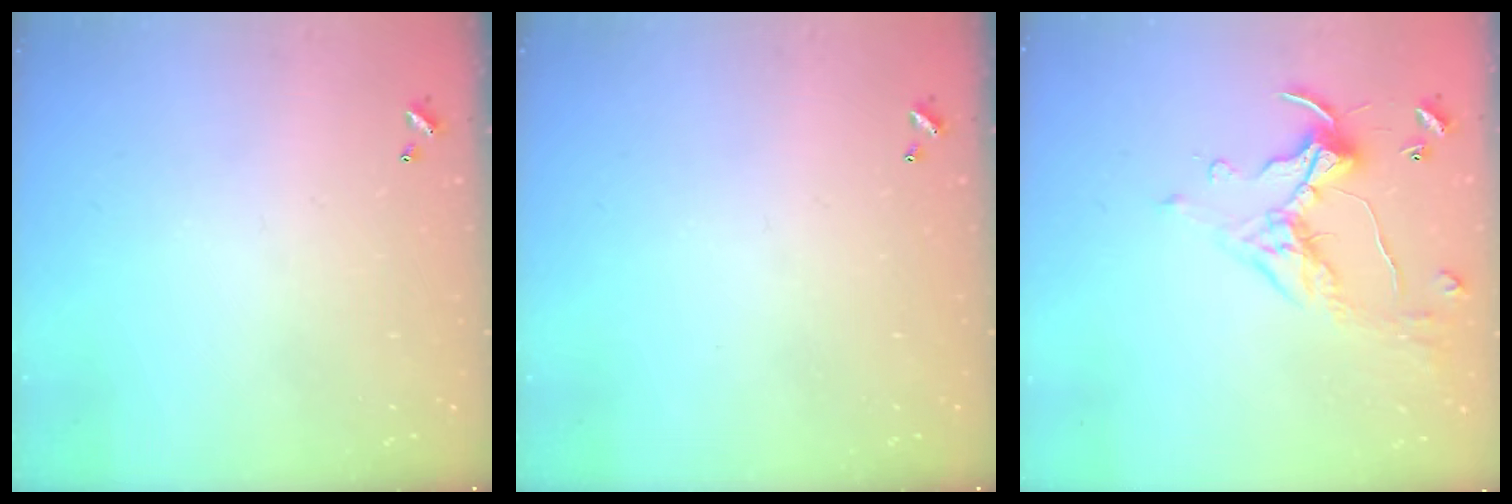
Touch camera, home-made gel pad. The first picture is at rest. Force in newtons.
{"total": 0.0}
{"total": 1.5, "press": 1.5, "slide": 0.2}